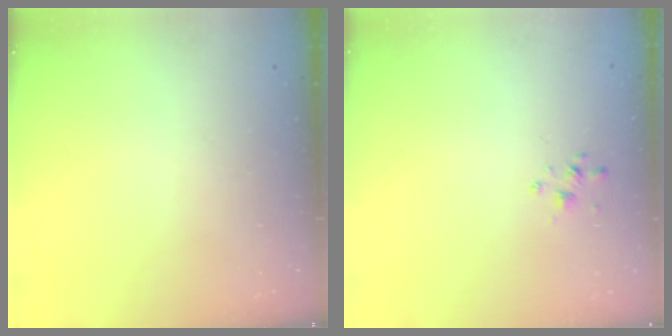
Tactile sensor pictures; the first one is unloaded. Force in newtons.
{"total": 2.0, "press": 1.9, "slide": 0.7}